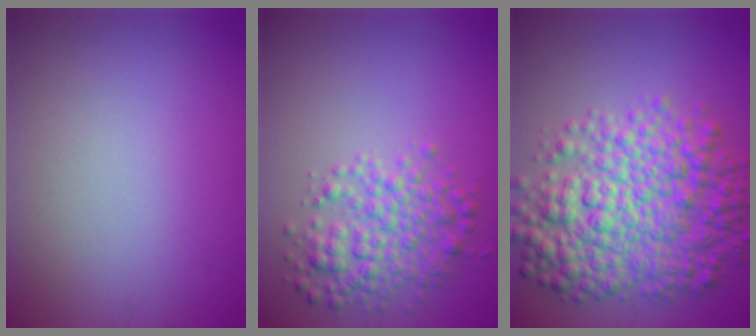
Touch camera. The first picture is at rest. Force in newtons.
{"total": 3.9, "press": 3.9, "slide": 0.1}
{"total": 9.1, "press": 9.1, "slide": 0.1}